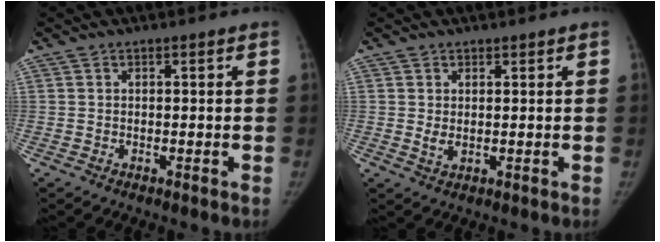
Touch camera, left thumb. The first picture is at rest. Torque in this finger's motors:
{"motor_torque": [-0.02, 0.03, 0.38, -0.22, 0.06]}